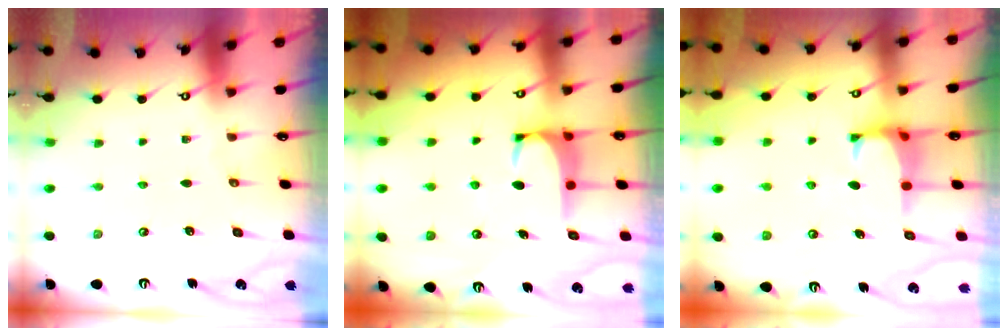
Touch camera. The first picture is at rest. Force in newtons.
{"total": 2.9, "press": 2.8, "slide": 0.7}
{"total": 0.9, "press": 0.5, "slide": 0.8}